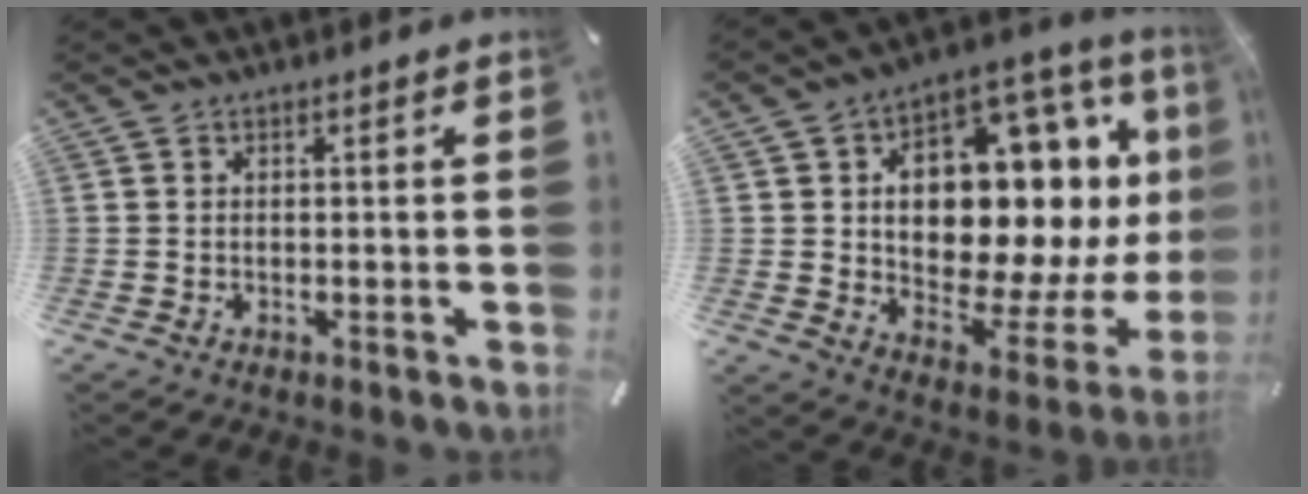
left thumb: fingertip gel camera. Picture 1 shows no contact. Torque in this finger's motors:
{"motor_torque": [2.51, 2.50, 0.57, -0.27, 0.20]}